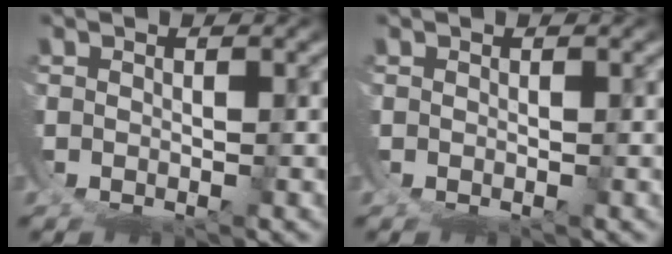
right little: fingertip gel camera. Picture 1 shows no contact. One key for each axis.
{"total": 0.0}